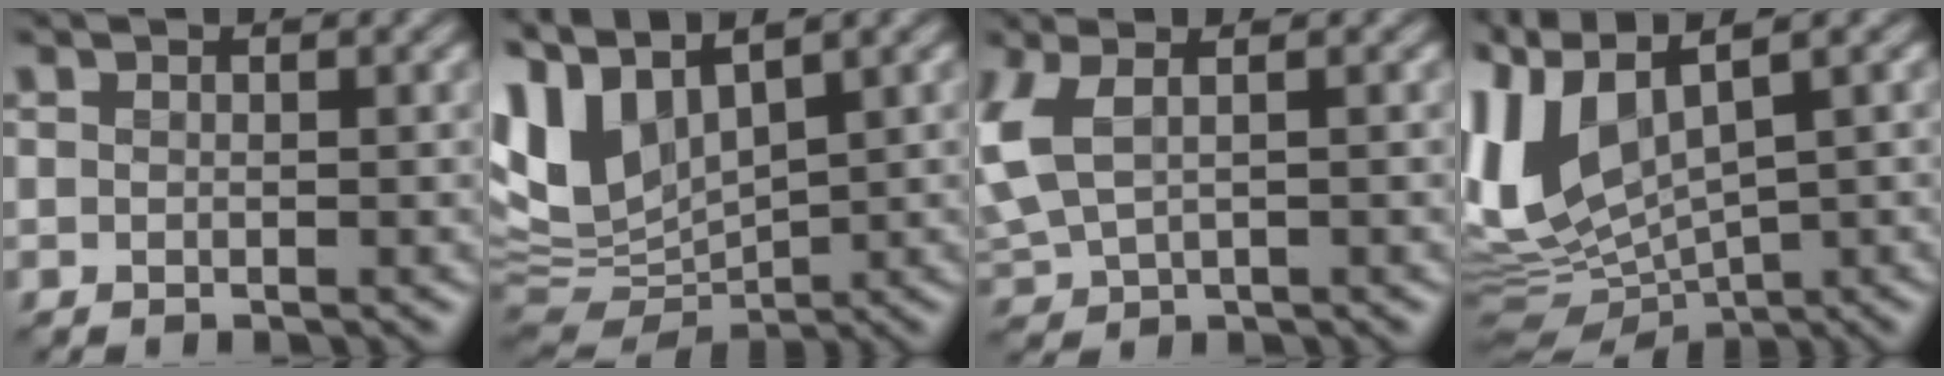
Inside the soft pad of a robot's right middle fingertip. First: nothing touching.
{"total": 7.2, "force": [3.2, 3.8, 5.2], "torque": [-0.123, 0.002, 0.060]}
{"total": 5.0, "force": [0.9, 2.6, 4.2], "torque": [-0.121, 0.004, 0.021]}
{"total": 9.4, "force": [2.0, 4.4, 8.1], "torque": [-0.199, -0.004, 0.046]}